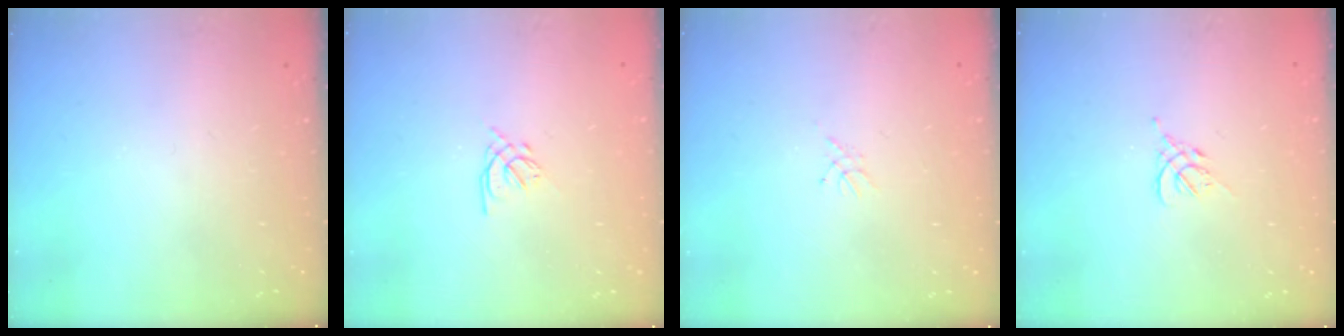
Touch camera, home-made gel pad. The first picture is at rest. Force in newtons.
{"total": 1.6, "press": 1.5, "slide": 0.6}
{"total": 2.3, "press": 2.2, "slide": 0.3}
{"total": 1.2, "press": 1.1, "slide": 0.5}